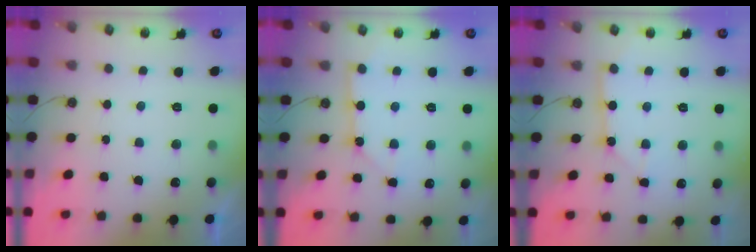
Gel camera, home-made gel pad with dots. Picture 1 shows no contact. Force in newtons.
{"total": 2.8, "press": 2.8, "slide": 0.2}
{"total": 4.1, "press": 4.0, "slide": 0.4}